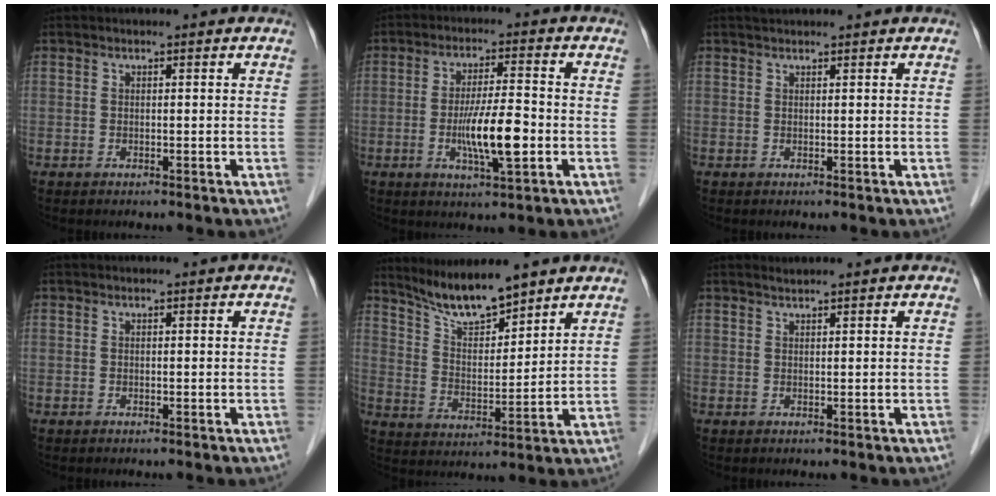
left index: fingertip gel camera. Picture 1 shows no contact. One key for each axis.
{"total": 8.0, "fx": -1.9, "fy": 0.9, "fz": 7.8, "tx": -0.147, "ty": -0.009, "tz": -0.035}
{"total": 1.1, "fx": 1.1, "fy": 0.1, "fz": 0.3, "tx": -0.009, "ty": 0.016, "tz": 0.025}
{"total": 0.0}
{"total": 9.1, "fx": 8.2, "fy": 0.8, "fz": 3.7, "tx": -0.077, "ty": 0.001, "tz": 0.160}
{"total": 0.7, "fx": 0.7, "fy": -0.2, "fz": 0.1, "tx": -0.010, "ty": 0.003, "tz": 0.017}